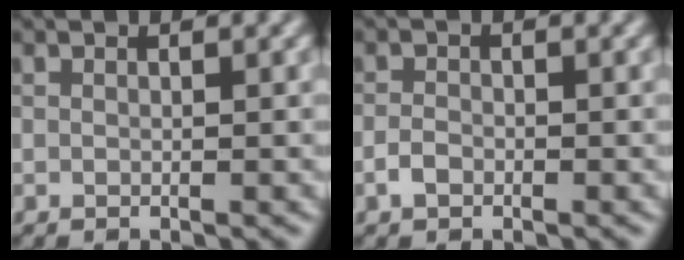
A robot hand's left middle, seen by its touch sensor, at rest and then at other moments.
{"total": 1.2, "force": [-0.7, 0.8, 0.7], "torque": [-0.012, 0.002, -0.017]}